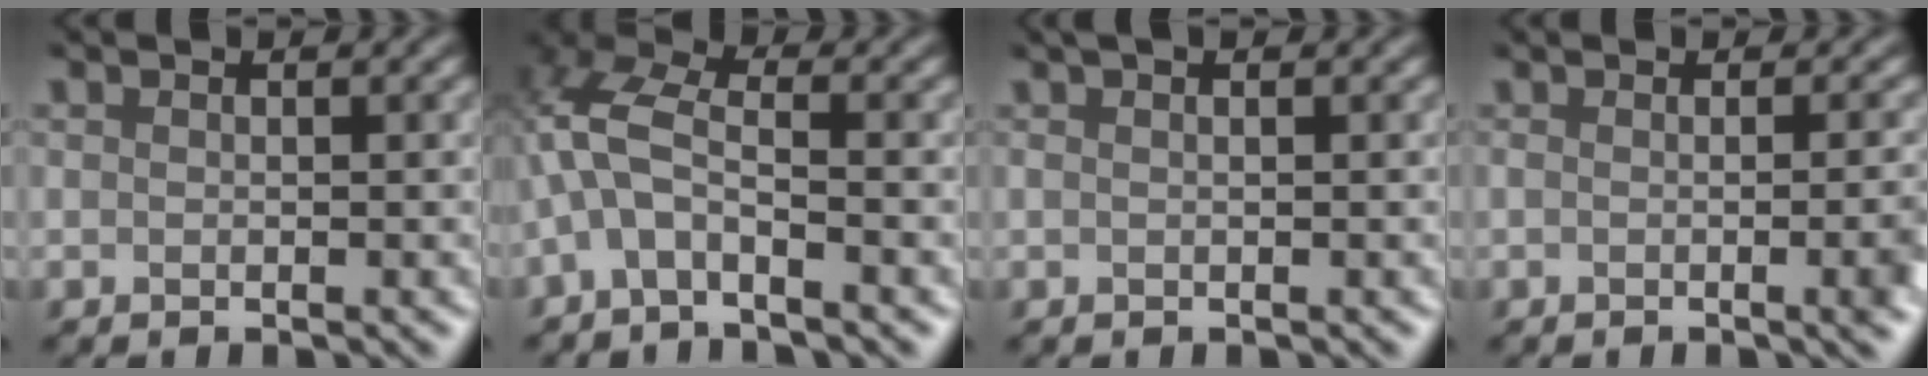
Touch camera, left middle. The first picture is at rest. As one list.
[{"total": 3.8, "force": [-1.9, 1.2, 3.0], "torque": [-0.099, 0.015, -0.034]}, {"total": 2.4, "force": [1.1, 1.1, 1.8], "torque": [-0.004, 0.022, -0.003]}, {"total": 4.6, "force": [-0.8, 1.5, 4.2], "torque": [-0.022, 0.005, -0.004]}]